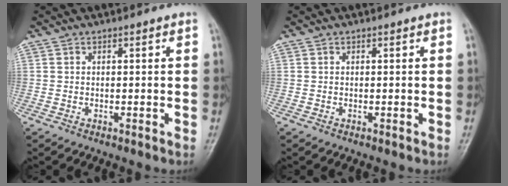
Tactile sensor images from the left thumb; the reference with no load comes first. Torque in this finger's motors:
{"motor_torque": [-0.02, 0.02, -0.10, 0.10, 0.00]}